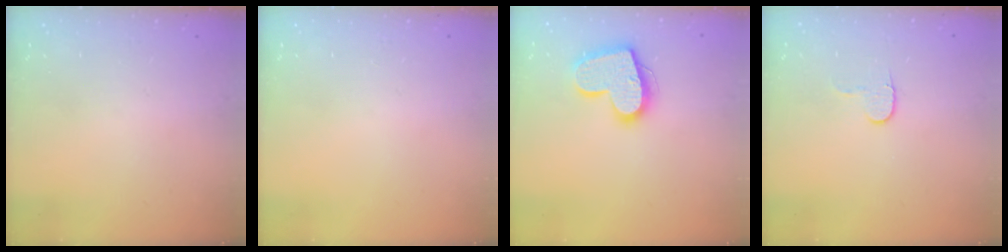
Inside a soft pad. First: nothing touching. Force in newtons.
{"total": 0.0}
{"total": 16.4, "press": 16.4, "slide": 1.2}
{"total": 5.5, "press": 5.4, "slide": 0.5}